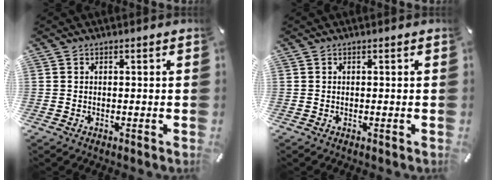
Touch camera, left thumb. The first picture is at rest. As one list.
[{"total": 0.0}]